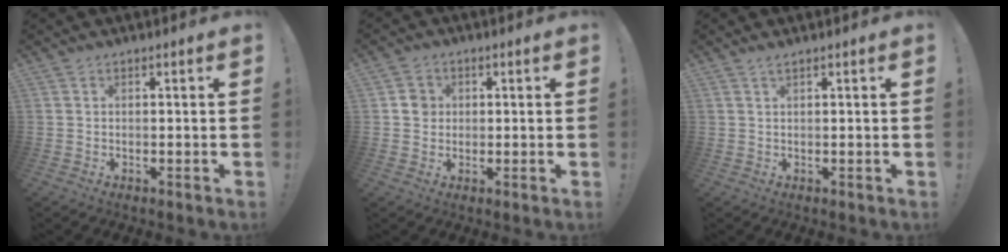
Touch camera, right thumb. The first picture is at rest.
{"total": 4.1, "force": [0.5, 3.9, 1.1], "torque": [-0.005, 0.003, 0.008]}
{"total": 1.0, "force": [0.8, -0.1, 0.6], "torque": [-0.016, 0.001, 0.015]}